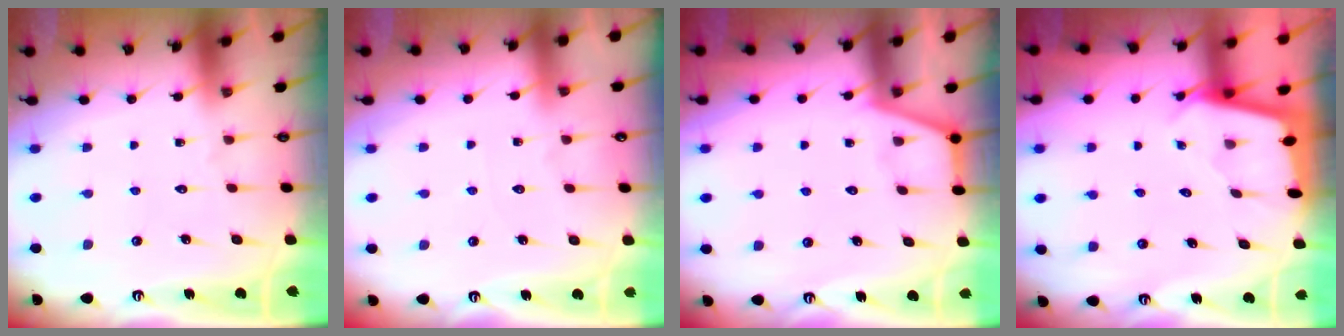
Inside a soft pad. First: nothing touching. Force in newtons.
{"total": 2.3, "press": 2.3, "slide": 0.4}
{"total": 2.1, "press": 2.1, "slide": 0.4}
{"total": 1.9, "press": 1.9, "slide": 0.1}